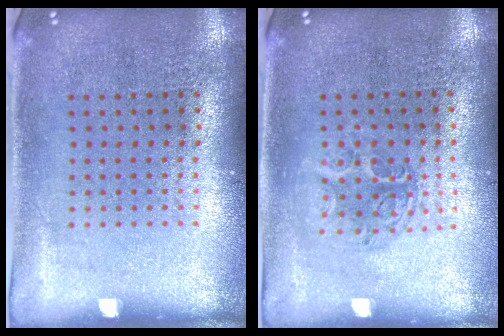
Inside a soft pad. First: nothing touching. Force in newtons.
{"total": 1.2, "press": 1.1, "slide": 0.6}